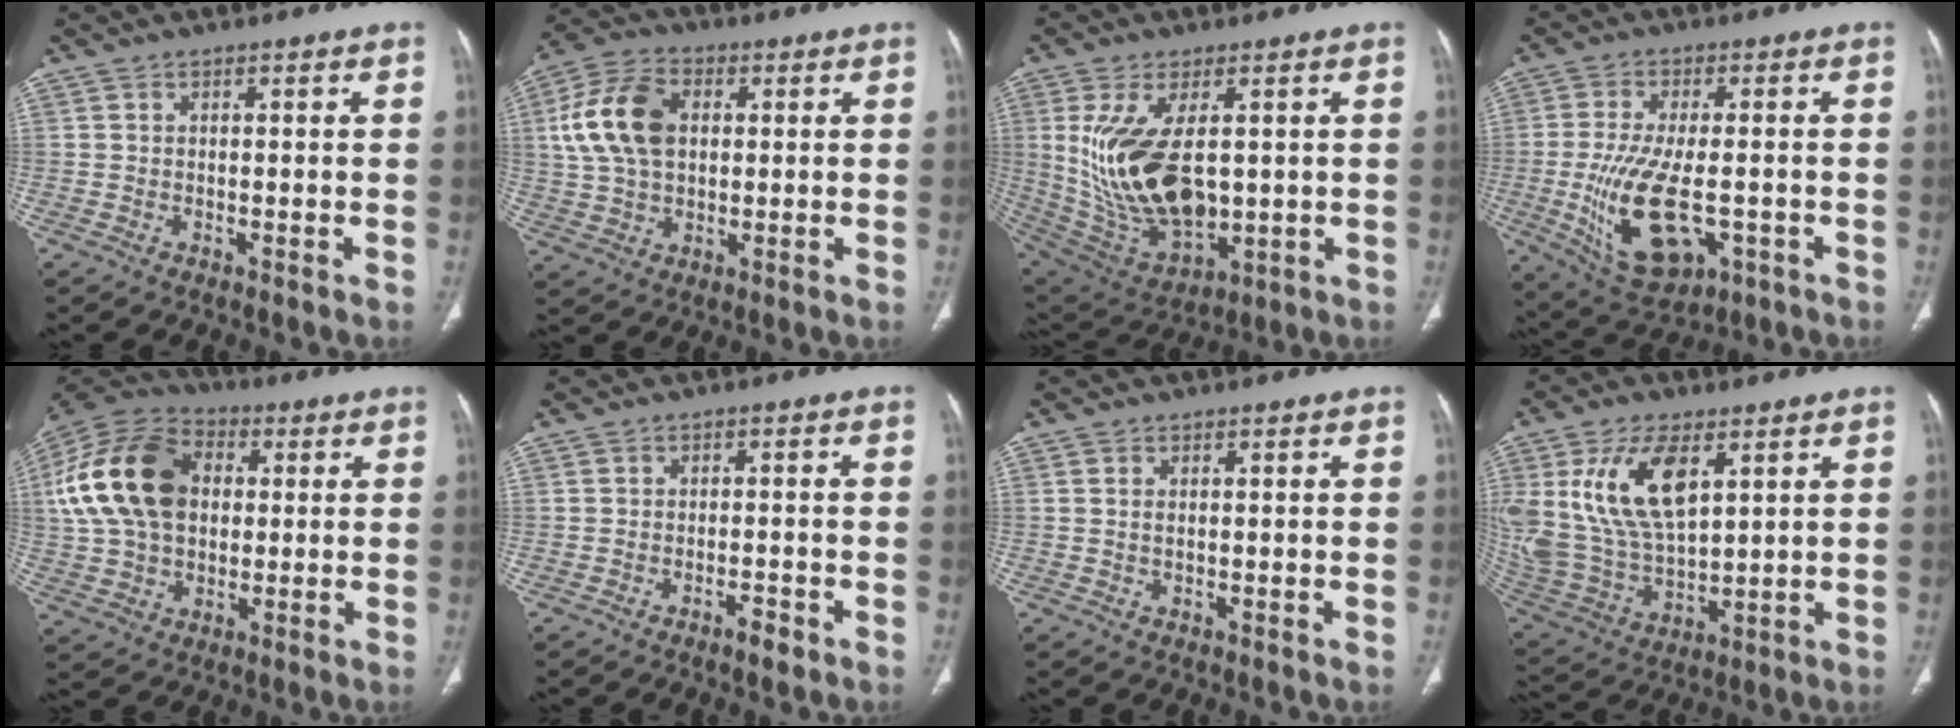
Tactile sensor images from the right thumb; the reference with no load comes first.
{"total": 13.3, "force": [2.3, 8.8, 9.7], "torque": [-0.183, 0.014, 0.039]}
{"total": 18.4, "force": [1.7, 9.6, 15.6], "torque": [-0.301, -0.020, 0.061]}
{"total": 15.3, "force": [-3.8, 7.4, 12.9], "torque": [-0.241, -0.008, -0.045]}
{"total": 20.8, "force": [3.0, 14.5, 14.6], "torque": [-0.278, 0.019, 0.053]}
{"total": 2.2, "force": [-1.6, 0.7, 1.3], "torque": [-0.021, 0.007, -0.027]}
{"total": 0.9, "force": [0.2, 0.4, 0.7], "torque": [-0.018, 0.001, 0.007]}
{"total": 19.2, "force": [6.7, 10.0, 14.9], "torque": [-0.292, -0.024, 0.141]}